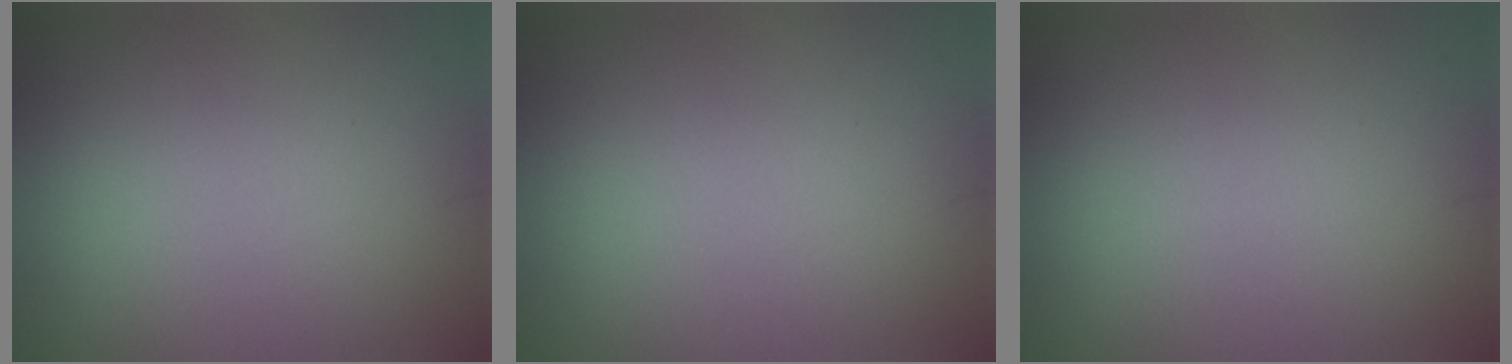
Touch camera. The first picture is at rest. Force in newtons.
{"total": 0.0}
{"total": 0.0}